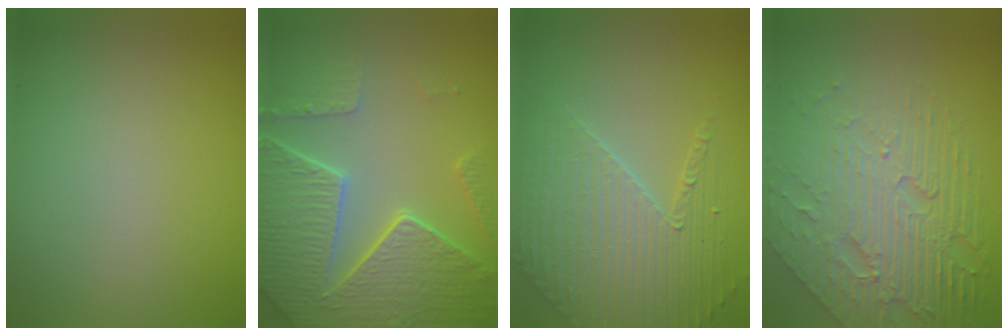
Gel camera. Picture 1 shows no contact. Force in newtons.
{"total": 8.4, "press": 6.1, "slide": 5.8}
{"total": 3.9, "press": 3.9, "slide": 0.3}
{"total": 8.4, "press": 5.7, "slide": 6.2}